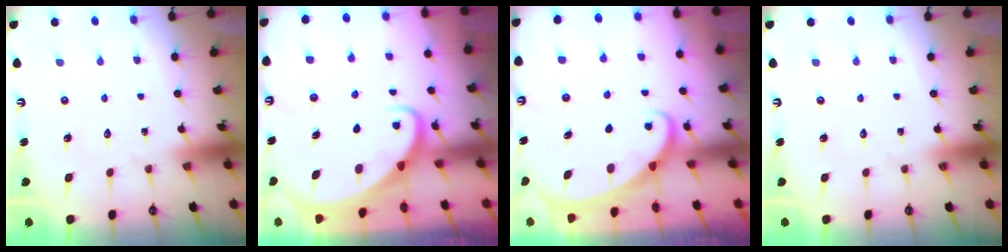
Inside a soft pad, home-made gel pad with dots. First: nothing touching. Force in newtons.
{"total": 2.8, "press": 2.8, "slide": 0.4}
{"total": 1.8, "press": 1.7, "slide": 0.2}
{"total": 0.0}